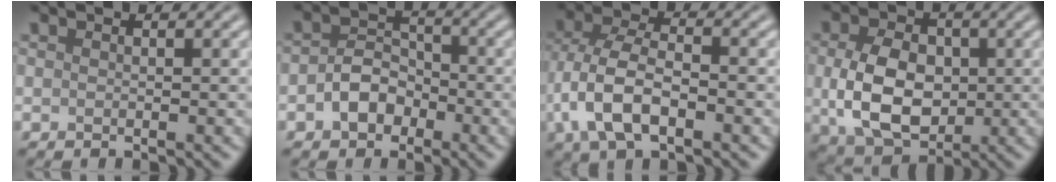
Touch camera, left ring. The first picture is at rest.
{"total": 3.4, "force": [-1.4, 2.5, 1.8], "torque": [-0.029, 0.008, -0.029]}
{"total": 7.1, "force": [-2.6, 3.7, 5.5], "torque": [-0.122, 0.003, -0.059]}
{"total": 7.7, "force": [-0.3, 5.4, 5.5], "torque": [-0.115, -0.007, -0.003]}